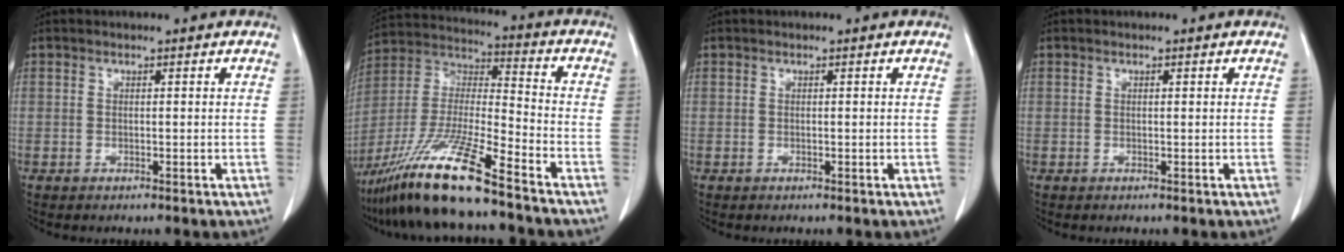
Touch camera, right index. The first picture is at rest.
{"total": 16.5, "force": [-11.9, 0.1, 11.4], "torque": [-0.241, -0.027, -0.226]}
{"total": 0.0}
{"total": 0.0}